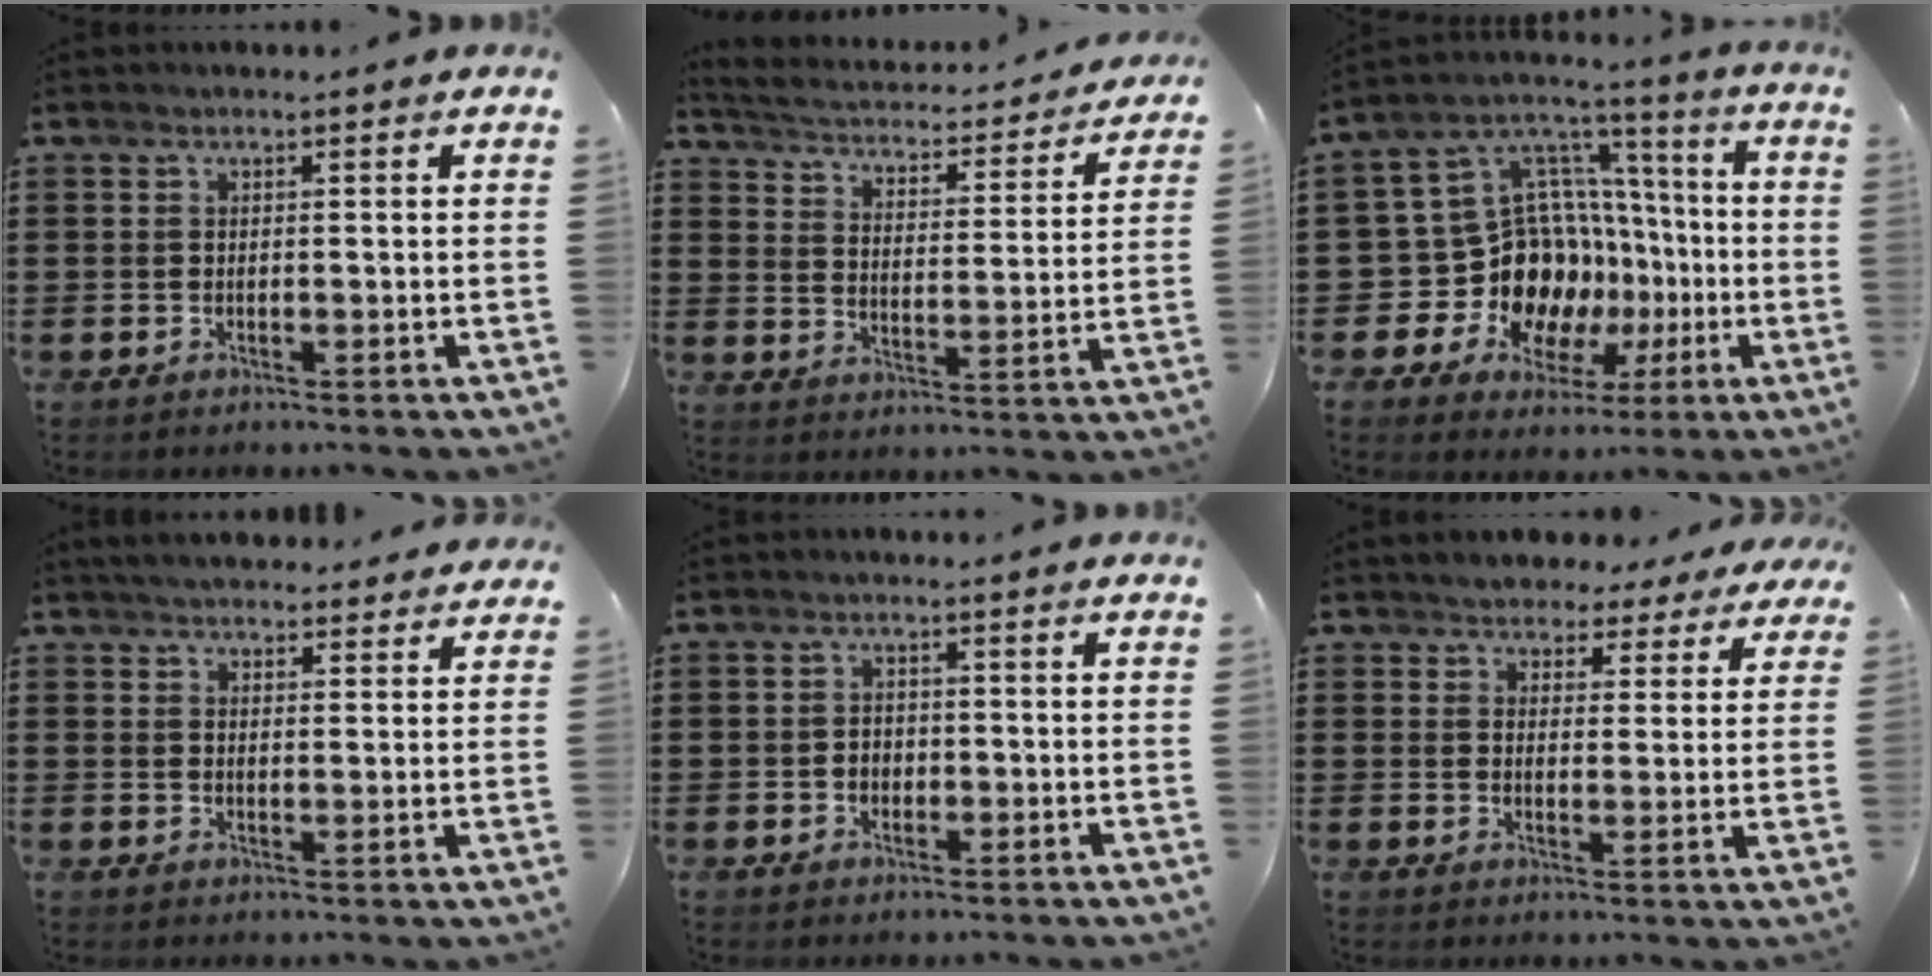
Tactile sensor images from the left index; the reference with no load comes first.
{"total": 2.7, "force": [2.7, 0.1, 0.3], "torque": [-0.026, -0.028, 0.035]}
{"total": 14.0, "force": [-2.5, 12.9, 4.7], "torque": [-0.128, -0.029, -0.011]}
{"total": 4.0, "force": [3.9, 0.5, 0.6], "torque": [-0.022, -0.010, 0.073]}
{"total": 1.7, "force": [-0.3, 1.5, 0.8], "torque": [-0.019, 0.005, -0.008]}
{"total": 3.9, "force": [3.6, 1.3, -0.1], "torque": [-0.018, -0.012, 0.064]}